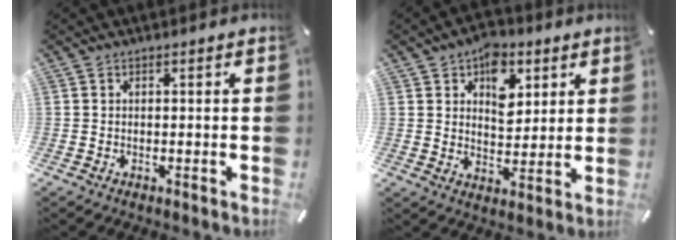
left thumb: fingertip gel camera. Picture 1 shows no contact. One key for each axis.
{"total": 8.8, "fx": 4.5, "fy": 6.2, "fz": 4.5, "tx": -0.041, "ty": -0.017, "tz": 0.073}